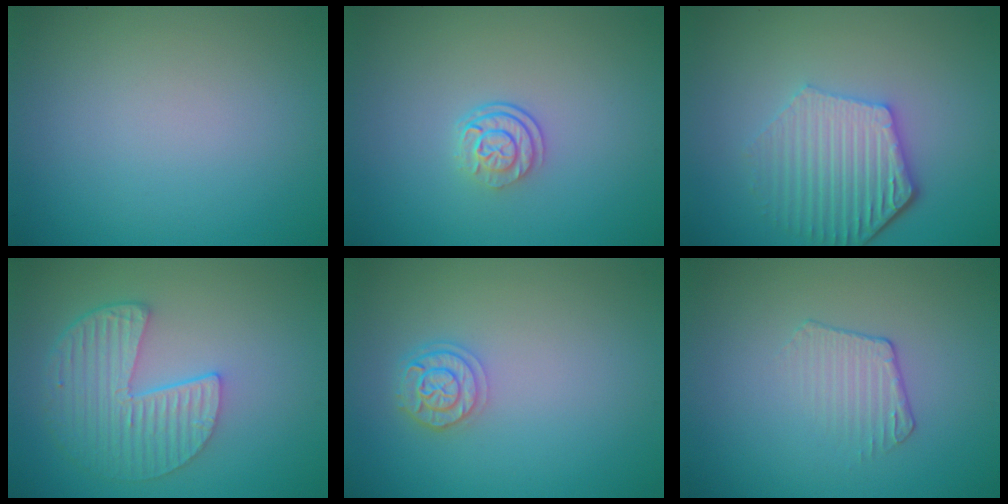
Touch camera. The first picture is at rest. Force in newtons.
{"total": 2.5, "press": 1.8, "slide": 1.8}
{"total": 5.3, "press": 4.2, "slide": 3.2}
{"total": 5.6, "press": 4.2, "slide": 3.7}
{"total": 2.5, "press": 2.1, "slide": 1.3}
{"total": 1.8, "press": 0.9, "slide": 1.5}